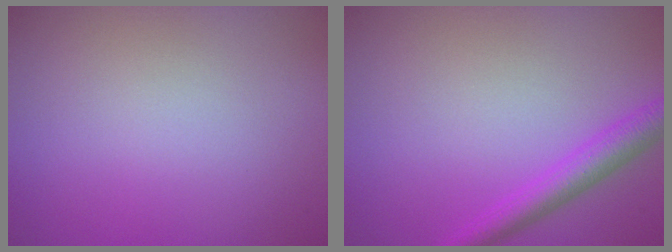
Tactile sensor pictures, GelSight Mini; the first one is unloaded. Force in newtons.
{"total": 3.1, "press": 3.1, "slide": 0.1}